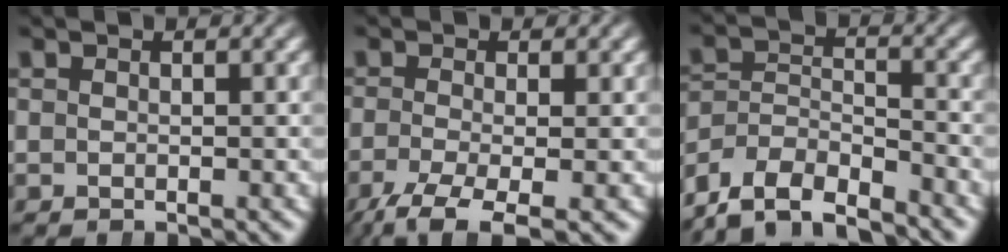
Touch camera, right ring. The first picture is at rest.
{"total": 6.6, "force": [-4.8, 2.6, 3.8], "torque": [-0.076, -0.043, -0.058]}
{"total": 9.4, "force": [-6.6, 5.9, 3.0], "torque": [-0.087, -0.047, -0.104]}